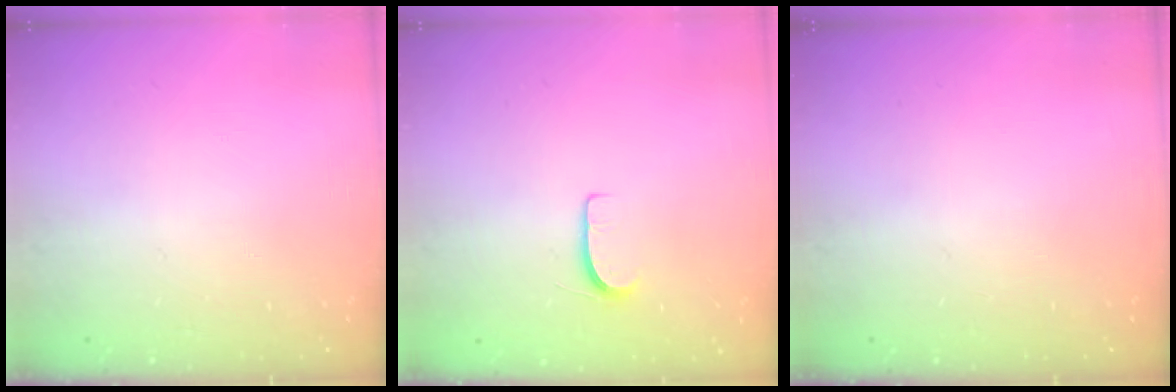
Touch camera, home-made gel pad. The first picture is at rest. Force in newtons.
{"total": 5.2, "press": 5.2, "slide": 0.5}
{"total": 0.0}